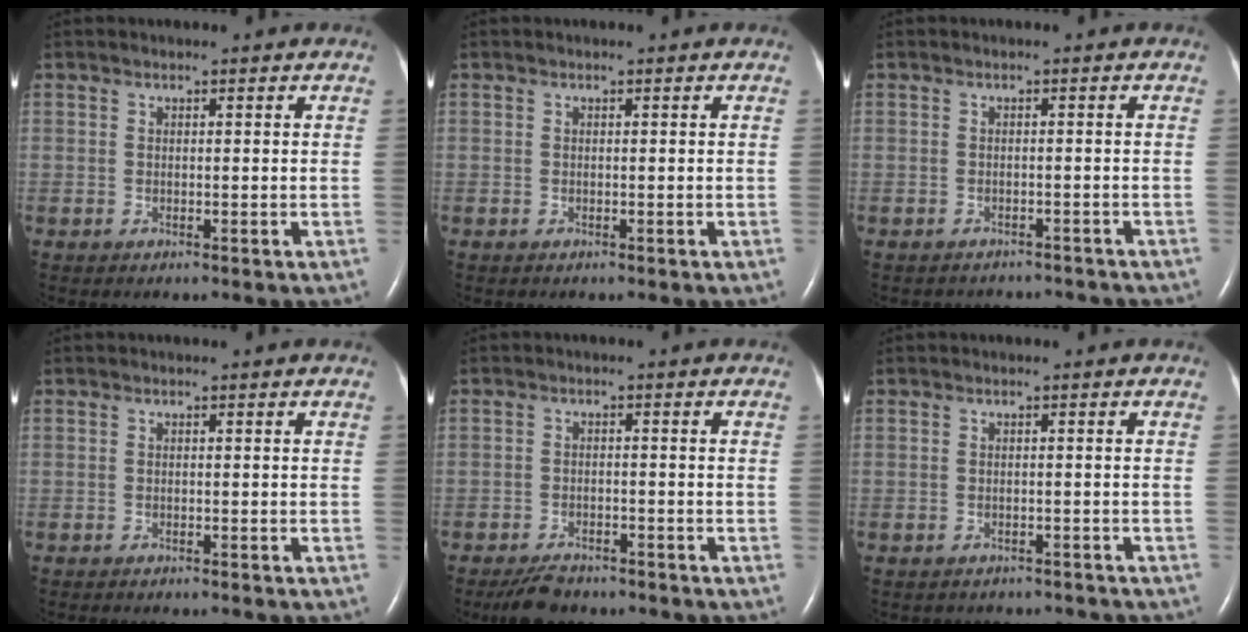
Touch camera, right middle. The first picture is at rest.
{"total": 0.0}
{"total": 6.0, "force": [-5.7, 1.8, 0.3], "torque": [-0.005, 0.003, -0.061]}
{"total": 4.0, "force": [-3.6, 0.5, 1.8], "torque": [-0.022, -0.005, -0.042]}
{"total": 4.9, "force": [-4.2, 1.7, 1.7], "torque": [-0.038, -0.008, -0.071]}
{"total": 5.4, "force": [-5.1, 1.9, 0.4], "torque": [-0.003, 0.001, -0.053]}